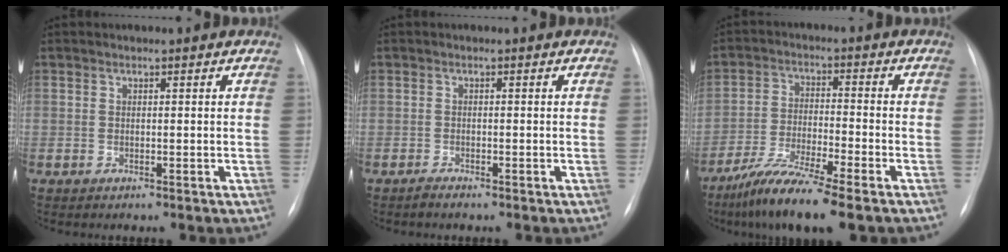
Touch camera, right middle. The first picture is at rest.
{"total": 1.0, "force": [-0.9, -0.1, 0.4], "torque": [-0.016, -0.004, -0.017]}
{"total": 10.0, "force": [-7.4, 0.1, 6.8], "torque": [-0.134, -0.033, -0.134]}